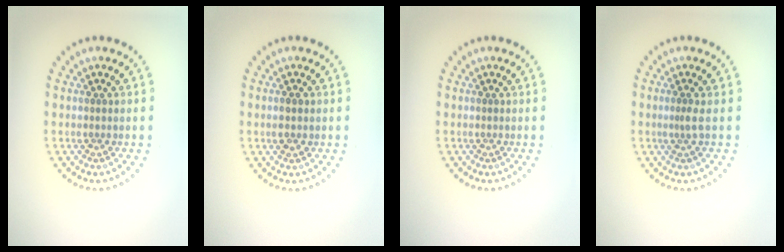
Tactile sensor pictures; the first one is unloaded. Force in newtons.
{"total": 1.0, "press": 0.9, "slide": 0.2}
{"total": 0.0}
{"total": 0.7, "press": 0.4, "slide": 0.6}